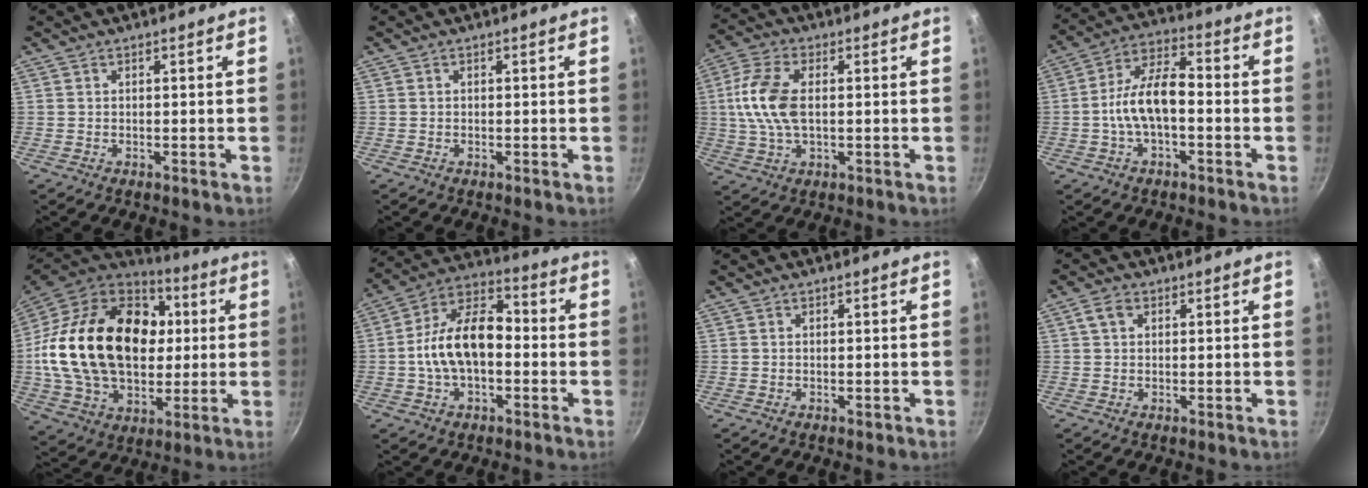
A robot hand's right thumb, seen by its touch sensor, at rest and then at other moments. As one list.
[{"total": 0.0}, {"total": 10.9, "force": [0.8, 5.9, 9.2], "torque": [-0.188, 0.013, 0.007]}, {"total": 10.9, "force": [-2.0, 5.4, 9.3], "torque": [-0.156, 0.045, -0.047]}, {"total": 31.8, "force": [3.5, 21.9, 22.8], "torque": [-0.387, 0.023, 0.067]}, {"total": 14.9, "force": [-1.6, 9.0, 11.7], "torque": [-0.181, 0.048, -0.044]}, {"total": 0.5, "force": [-0.1, 0.4, 0.3], "torque": [-0.001, 0.001, -0.002]}, {"total": 2.8, "force": [0.9, 2.0, 1.8], "torque": [-0.030, 0.006, 0.015]}]